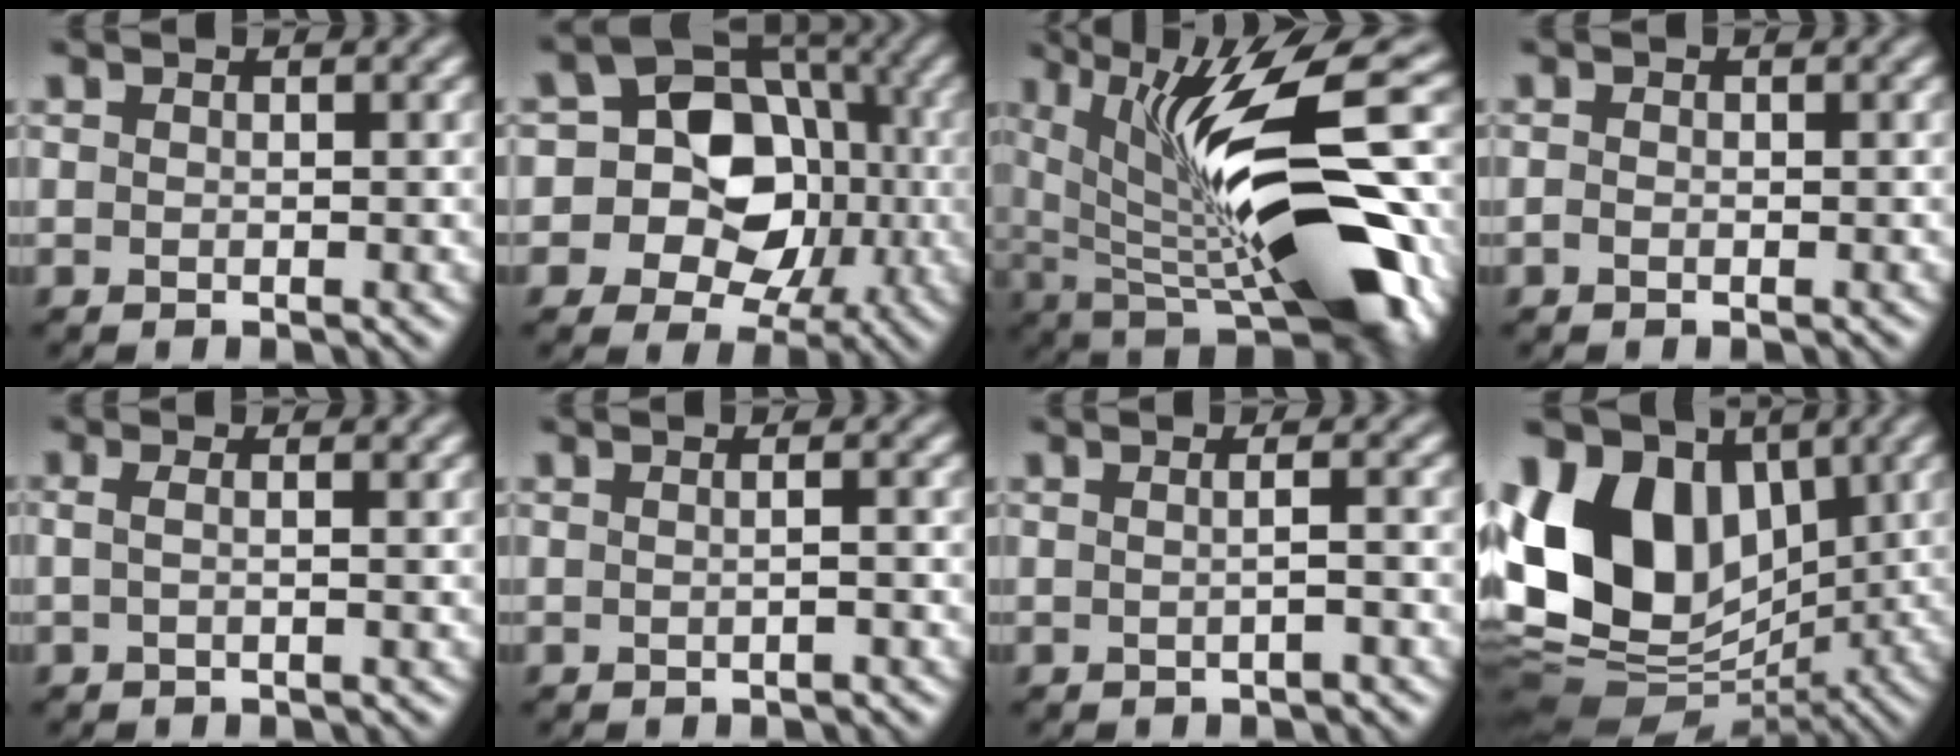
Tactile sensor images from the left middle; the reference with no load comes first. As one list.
[{"total": 14.2, "force": [-0.8, 12.6, 6.6], "torque": [-0.119, 0.038, -0.038]}, {"total": 15.5, "force": [2.4, 6.2, 14.0], "torque": [-0.240, -0.011, 0.052]}, {"total": 0.6, "force": [-0.3, 0.5, 0.3], "torque": [-0.007, -0.001, -0.007]}, {"total": 1.6, "force": [0.1, 0.6, 1.5], "torque": [-0.018, -0.003, -0.007]}, {"total": 0.8, "force": [-0.1, 0.2, 0.7], "torque": [-0.010, 0.001, -0.006]}, {"total": 1.5, "force": [-0.1, 0.4, 1.4], "torque": [-0.019, 0.004, -0.009]}, {"total": 14.3, "force": [2.1, 11.0, 8.8], "torque": [-0.186, 0.010, 0.025]}]